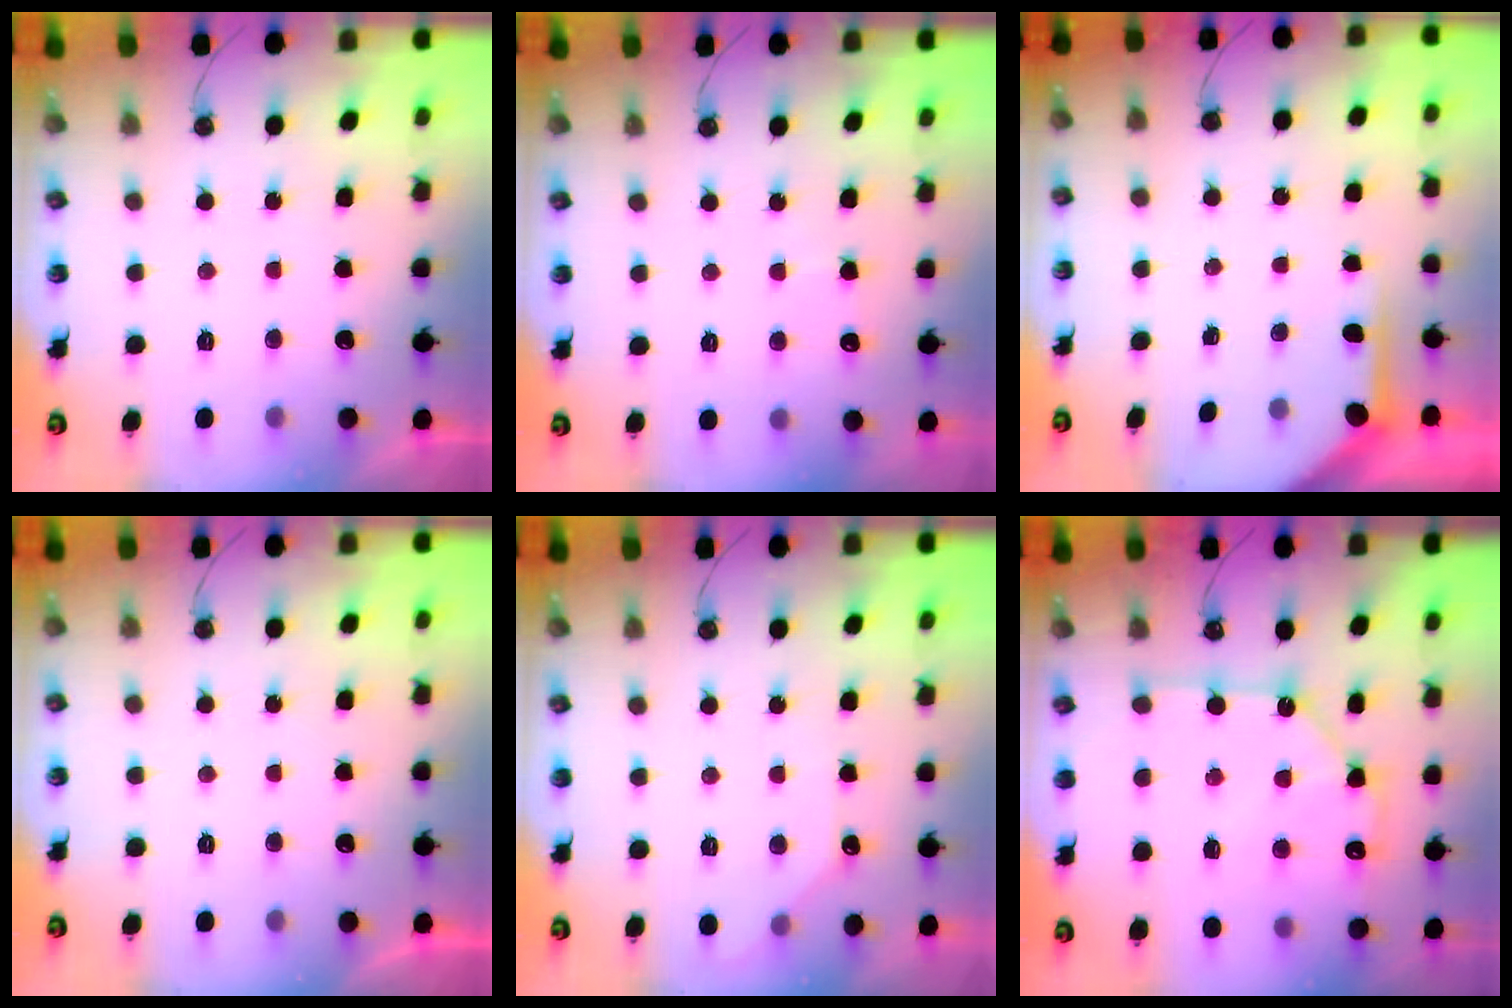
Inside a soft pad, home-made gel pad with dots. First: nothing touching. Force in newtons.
{"total": 4.3, "press": 4.2, "slide": 0.7}
{"total": 4.6, "press": 4.6, "slide": 0.2}
{"total": 0.0}
{"total": 4.0, "press": 4.0, "slide": 0.5}
{"total": 13.5, "press": 13.5, "slide": 1.3}